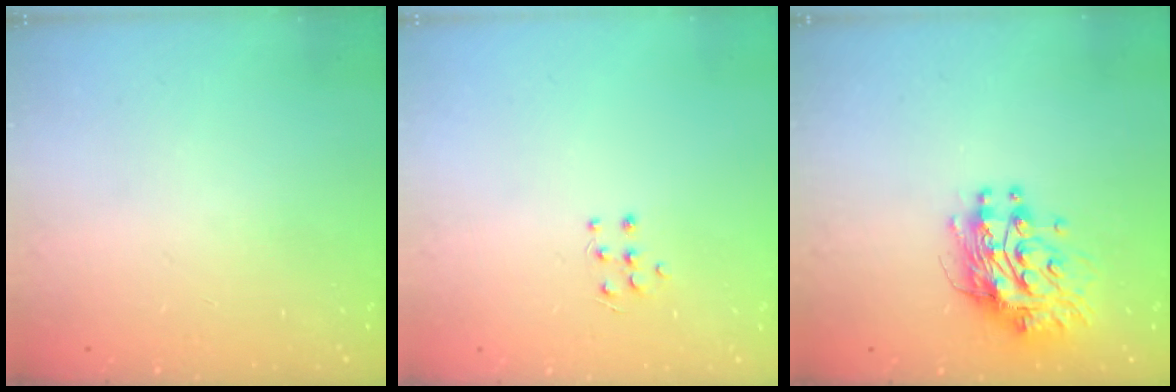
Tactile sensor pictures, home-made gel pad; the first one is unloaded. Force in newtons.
{"total": 4.8, "press": 4.7, "slide": 0.8}
{"total": 11.5, "press": 11.5, "slide": 1.0}